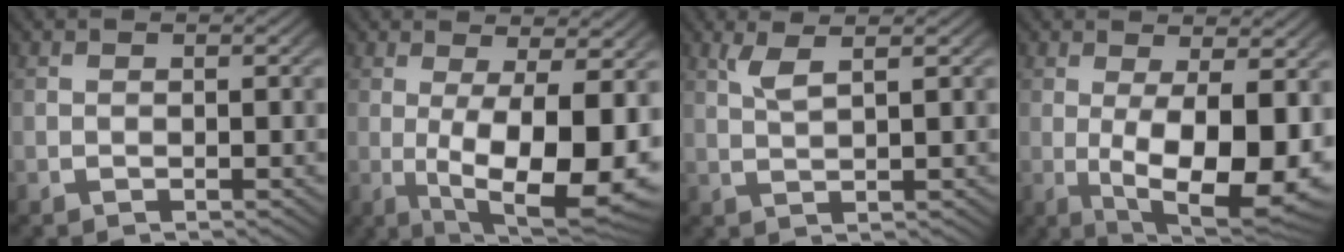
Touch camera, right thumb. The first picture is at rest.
{"total": 13.4, "force": [-1.3, 7.3, 11.1], "torque": [-0.194, -0.050, 0.008]}
{"total": 2.4, "force": [1.7, 0.2, 1.7], "torque": [-0.038, 0.006, 0.038]}
{"total": 12.0, "force": [-1.2, 6.7, 9.9], "torque": [-0.175, -0.049, 0.008]}